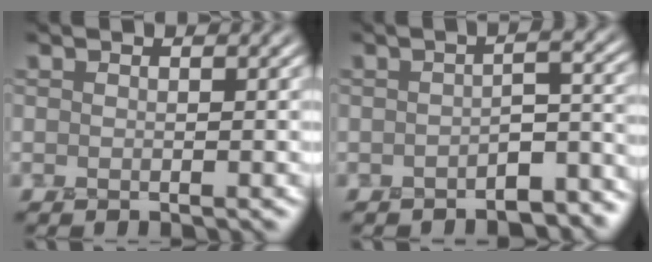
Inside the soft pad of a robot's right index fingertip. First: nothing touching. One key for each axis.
{"total": 4.9, "fx": -3.4, "fy": 1.7, "fz": 3.2, "tx": -0.040, "ty": 0.004, "tz": -0.049}